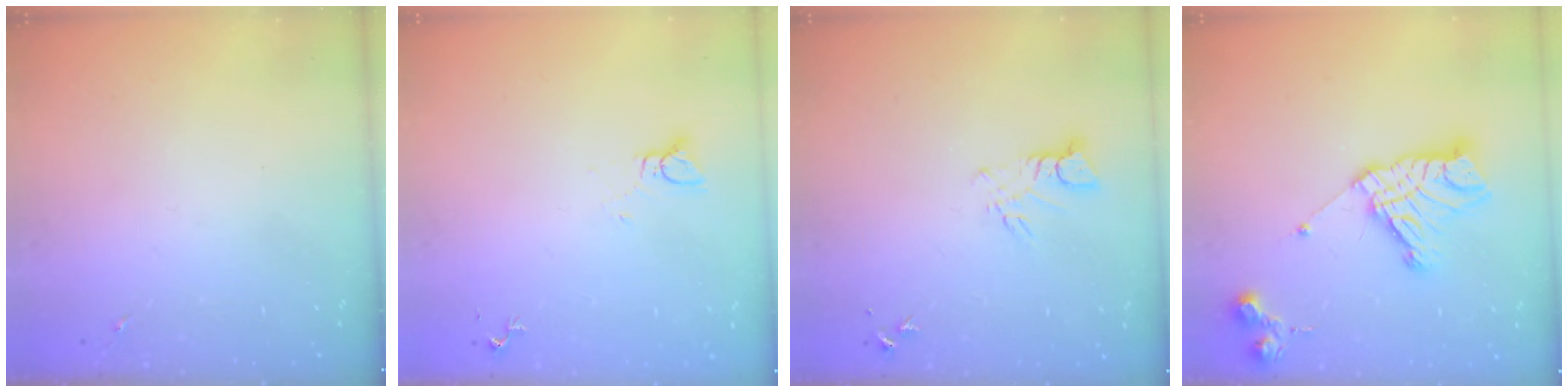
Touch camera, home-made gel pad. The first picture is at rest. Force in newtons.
{"total": 2.8, "press": 2.8, "slide": 0.1}
{"total": 4.8, "press": 4.8, "slide": 0.5}
{"total": 16.2, "press": 16.1, "slide": 1.6}